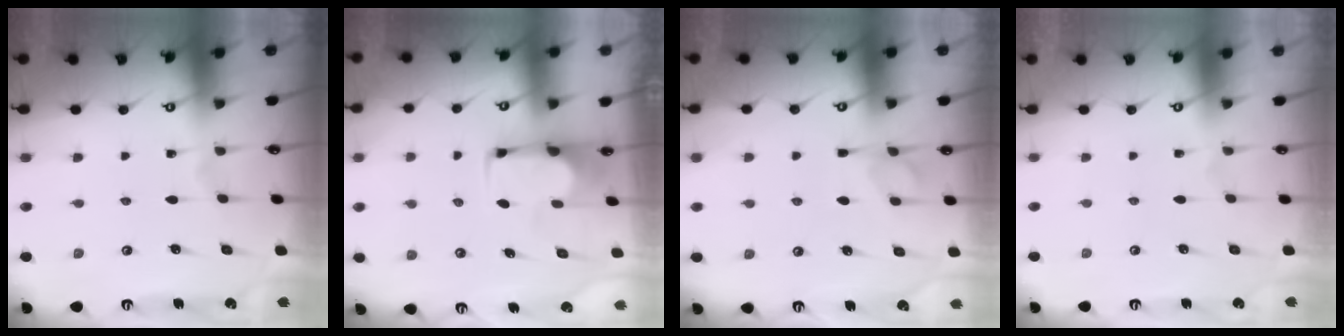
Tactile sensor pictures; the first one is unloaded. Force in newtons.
{"total": 1.7, "press": 1.6, "slide": 0.6}
{"total": 1.3, "press": 0.7, "slide": 1.2}
{"total": 1.5, "press": 1.4, "slide": 0.6}